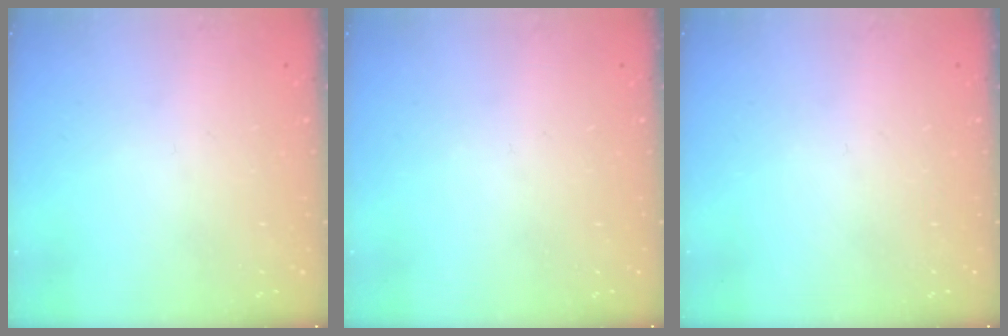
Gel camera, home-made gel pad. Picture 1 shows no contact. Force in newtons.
{"total": 0.0}
{"total": 0.0}